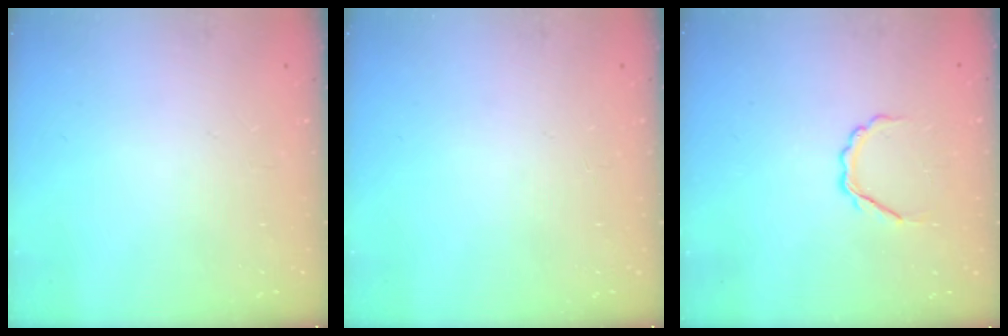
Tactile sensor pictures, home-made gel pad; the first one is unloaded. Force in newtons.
{"total": 0.0}
{"total": 4.2, "press": 4.0, "slide": 1.3}